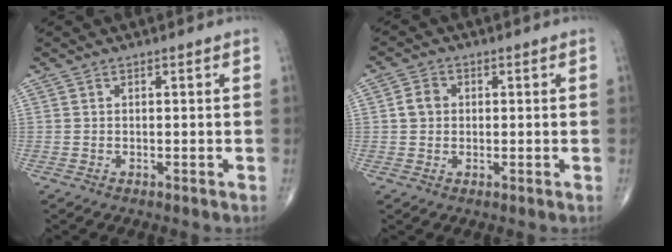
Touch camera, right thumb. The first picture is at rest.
{"total": 3.3, "force": [0.3, 2.8, 1.7], "torque": [-0.024, 0.007, 0.002]}